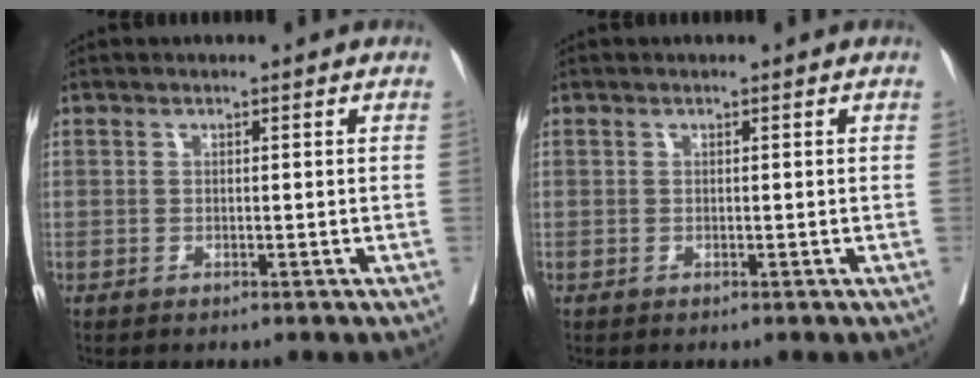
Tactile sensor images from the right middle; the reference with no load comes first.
{"total": 0.0}